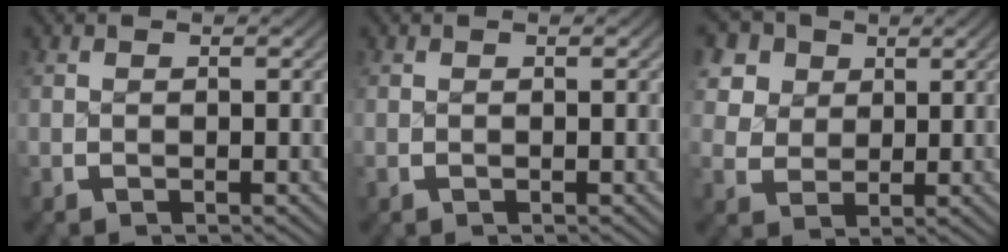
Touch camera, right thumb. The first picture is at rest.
{"total": 0.0}
{"total": 7.0, "force": [2.5, 5.7, 3.3], "torque": [-0.078, -0.012, 0.045]}